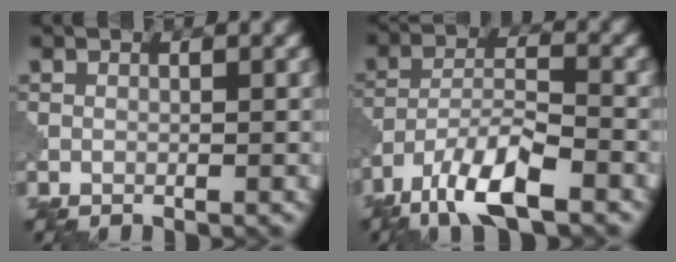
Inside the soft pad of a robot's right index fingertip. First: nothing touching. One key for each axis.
{"total": 7.9, "fx": -5.5, "fy": 2.3, "fz": 5.2, "tx": -0.095, "ty": -0.001, "tz": -0.109}